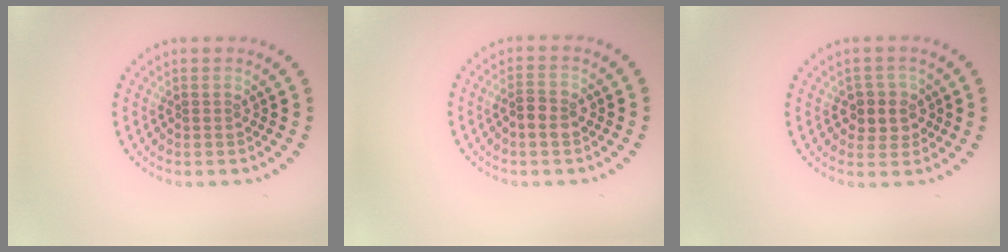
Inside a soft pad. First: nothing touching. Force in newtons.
{"total": 2.1, "press": 2.1, "slide": 0.5}
{"total": 2.7, "press": 2.5, "slide": 1.1}